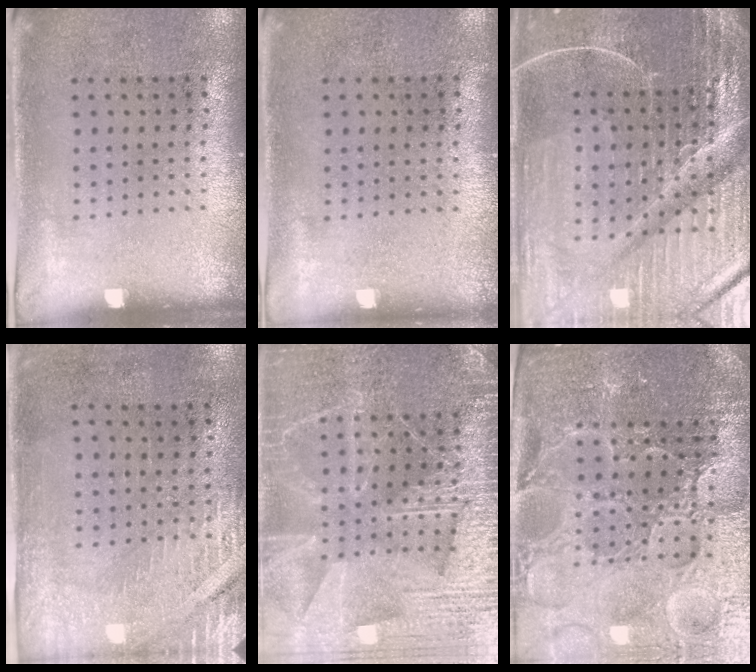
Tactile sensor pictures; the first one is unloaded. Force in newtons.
{"total": 0.0}
{"total": 7.1, "press": 6.2, "slide": 3.5}
{"total": 2.9, "press": 2.5, "slide": 1.4}
{"total": 6.6, "press": 6.5, "slide": 0.9}
{"total": 5.5, "press": 5.1, "slide": 2.0}